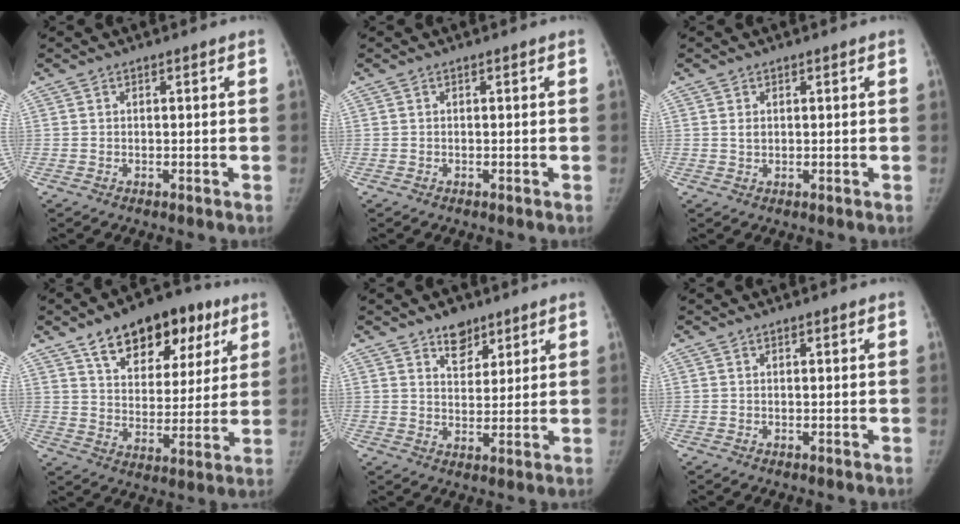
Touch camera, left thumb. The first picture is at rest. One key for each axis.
{"total": 0.0}
{"total": 1.3, "fx": 0.5, "fy": 1.0, "fz": 0.8, "tx": -0.009, "ty": -0.004, "tz": 0.012}
{"total": 19.2, "fx": 11.0, "fy": 10.8, "fz": 11.4, "tx": -0.122, "ty": -0.024, "tz": 0.171}
{"total": 5.9, "fx": 4.2, "fy": 3.5, "fz": 2.4, "tx": -0.009, "ty": -0.029, "tz": 0.071}
{"total": 0.6, "fx": 0.5, "fy": 0.2, "fz": 0.3, "tx": -0.003, "ty": -0.002, "tz": 0.007}